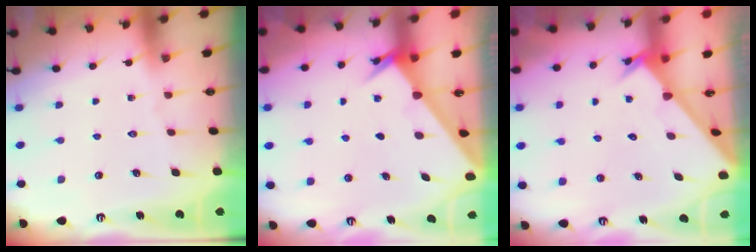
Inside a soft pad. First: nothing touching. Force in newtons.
{"total": 2.5, "press": 2.5, "slide": 0.3}
{"total": 2.4, "press": 2.4, "slide": 0.2}